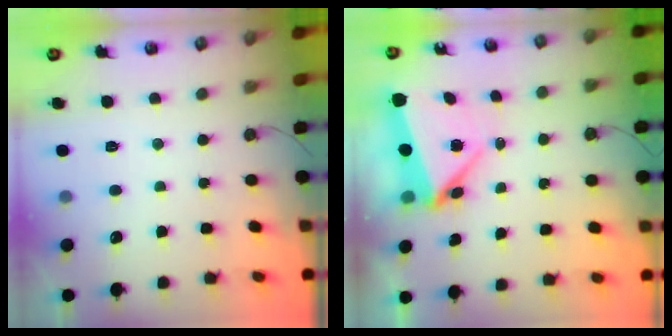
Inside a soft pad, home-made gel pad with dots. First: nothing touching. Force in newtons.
{"total": 5.3, "press": 5.2, "slide": 0.7}